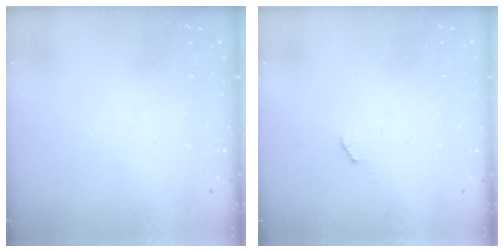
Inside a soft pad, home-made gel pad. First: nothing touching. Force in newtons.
{"total": 2.5, "press": 2.5, "slide": 0.4}